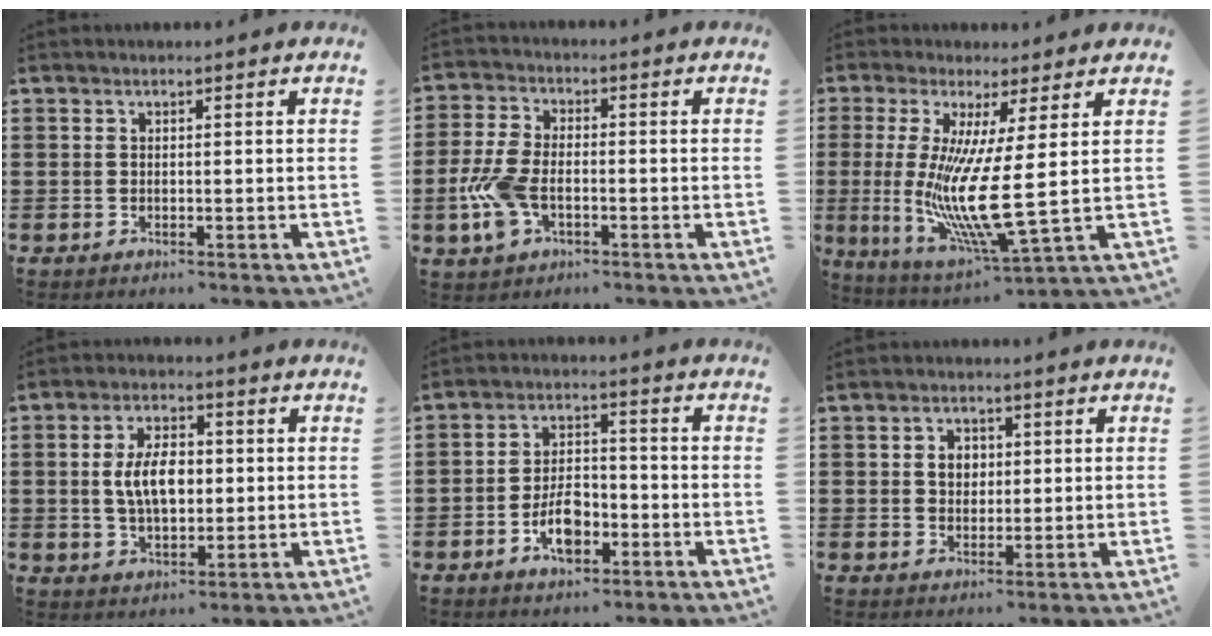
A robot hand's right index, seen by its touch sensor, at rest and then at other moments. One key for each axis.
{"total": 7.2, "fx": -2.0, "fy": 3.9, "fz": 5.7, "tx": -0.138, "ty": -0.005, "tz": -0.040}
{"total": 11.3, "fx": 1.0, "fy": 0.7, "fz": 11.2, "tx": -0.217, "ty": -0.033, "tz": 0.013}
{"total": 7.2, "fx": 0.3, "fy": 3.9, "fz": 6.0, "tx": -0.116, "ty": 0.001, "tz": -0.003}
{"total": 6.7, "fx": -2.8, "fy": 3.5, "fz": 4.9, "tx": -0.093, "ty": 0.002, "tz": -0.055}
{"total": 2.9, "fx": 0.5, "fy": 2.3, "fz": 1.7, "tx": -0.039, "ty": 0.011, "tz": 0.007}